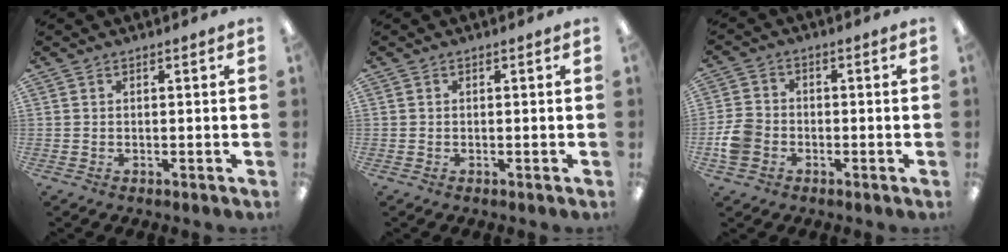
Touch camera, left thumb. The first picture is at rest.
{"total": 0.0}
{"total": 6.4, "force": [-2.1, 5.0, 3.3], "torque": [-0.071, 0.016, -0.038]}